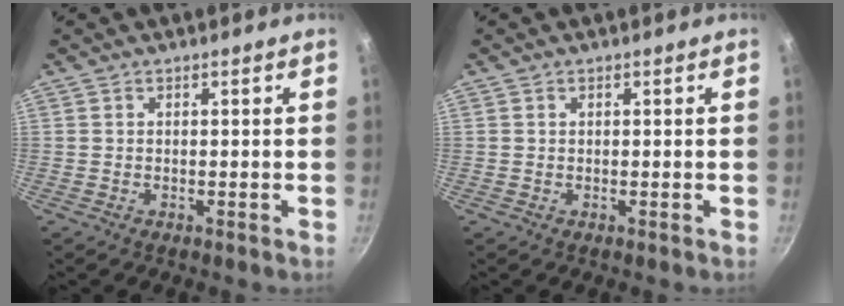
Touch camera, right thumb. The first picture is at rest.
{"total": 0.0}